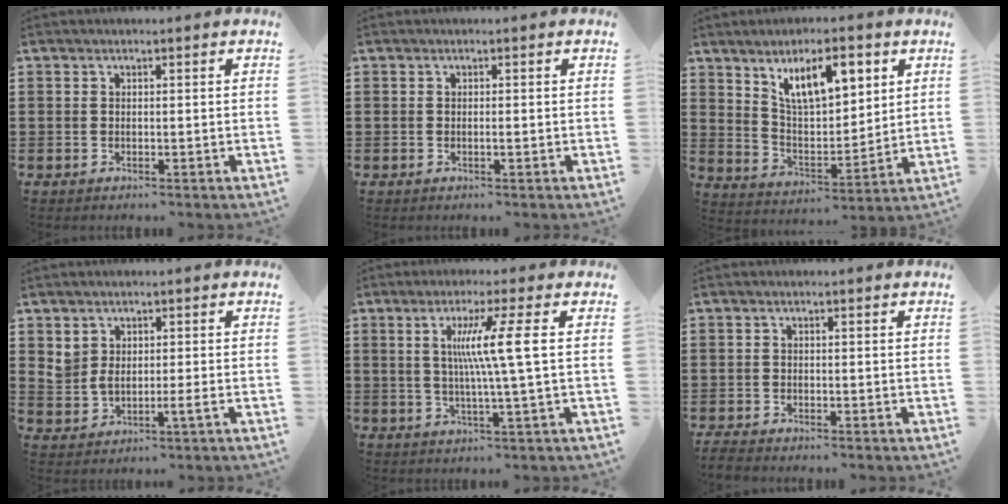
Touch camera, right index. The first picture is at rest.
{"total": 0.5, "force": [-0.2, -0.1, 0.5], "torque": [-0.008, -0.005, -0.002]}
{"total": 10.1, "force": [5.6, 4.0, 7.4], "torque": [-0.143, -0.002, 0.097]}
{"total": 2.9, "force": [0.4, 2.1, 1.9], "torque": [-0.053, 0.001, 0.005]}
{"total": 8.1, "force": [1.2, -1.2, 7.9], "torque": [-0.153, -0.001, 0.008]}
{"total": 1.2, "force": [-1.2, 0.0, 0.1], "torque": [-0.006, -0.003, -0.024]}